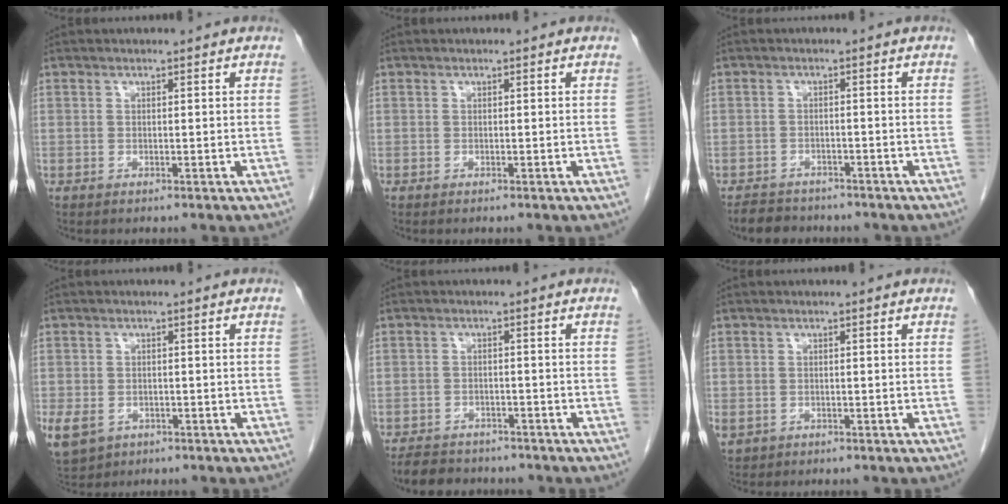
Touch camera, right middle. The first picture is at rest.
{"total": 0.0}
{"total": 5.0, "force": [-4.4, 2.1, 0.8], "torque": [-0.017, -0.005, -0.068]}
{"total": 10.0, "force": [-4.1, 8.0, 4.4], "torque": [-0.132, -0.005, -0.056]}
{"total": 6.4, "force": [-5.6, 2.6, 1.6], "torque": [-0.027, -0.007, -0.083]}
{"total": 1.7, "force": [-0.6, 1.5, 0.6], "torque": [-0.015, 0.001, -0.001]}